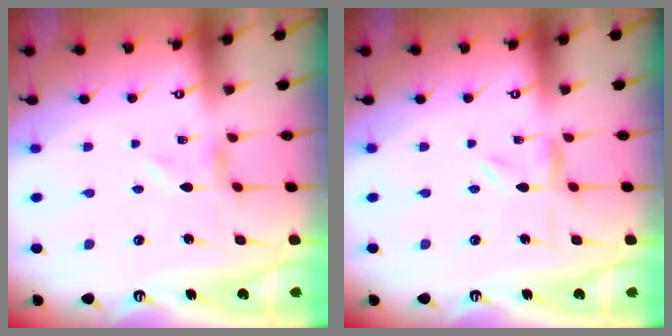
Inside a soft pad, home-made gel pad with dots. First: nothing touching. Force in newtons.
{"total": 1.6, "press": 1.6, "slide": 0.3}